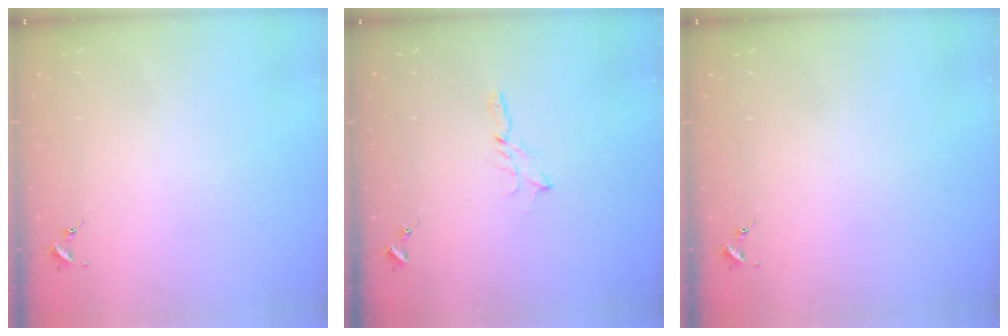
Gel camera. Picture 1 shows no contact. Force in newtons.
{"total": 3.6, "press": 3.6, "slide": 0.1}
{"total": 0.0}